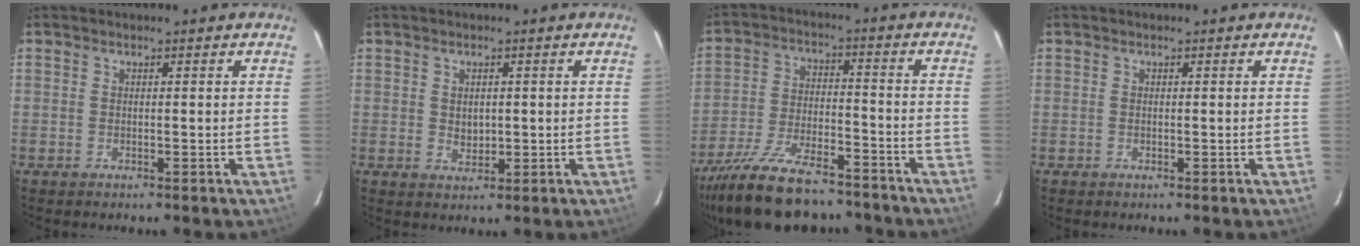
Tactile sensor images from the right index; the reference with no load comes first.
{"total": 2.7, "force": [0.1, 2.2, 1.6], "torque": [-0.024, 0.001, 0.005]}
{"total": 20.7, "force": [-17.1, 6.7, 9.6], "torque": [-0.198, -0.023, -0.271]}
{"total": 0.0}